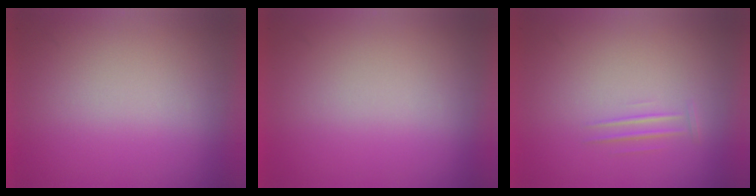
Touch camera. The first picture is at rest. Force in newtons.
{"total": 0.0}
{"total": 1.1}